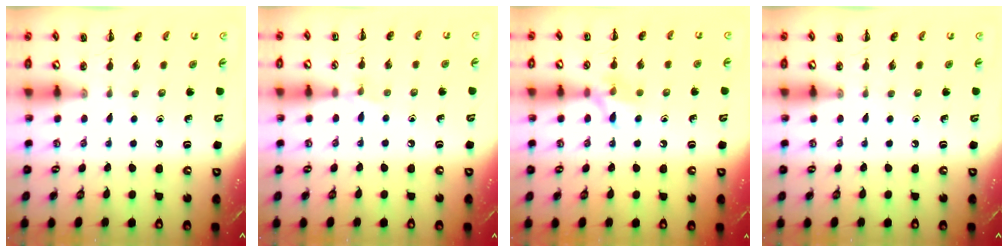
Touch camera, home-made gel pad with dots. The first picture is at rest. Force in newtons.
{"total": 5.1, "press": 4.8, "slide": 1.8}
{"total": 8.6, "press": 8.5, "slide": 1.5}
{"total": 0.0}